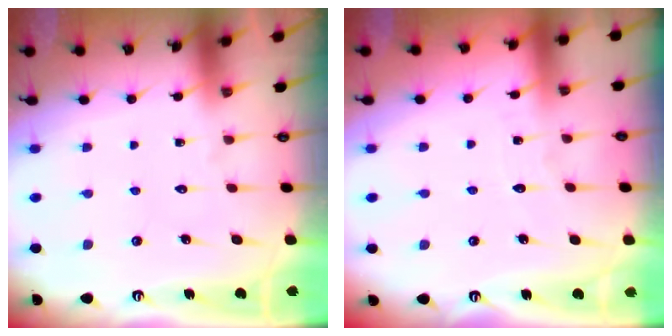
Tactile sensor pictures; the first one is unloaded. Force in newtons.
{"total": 2.7, "press": 2.7, "slide": 0.2}